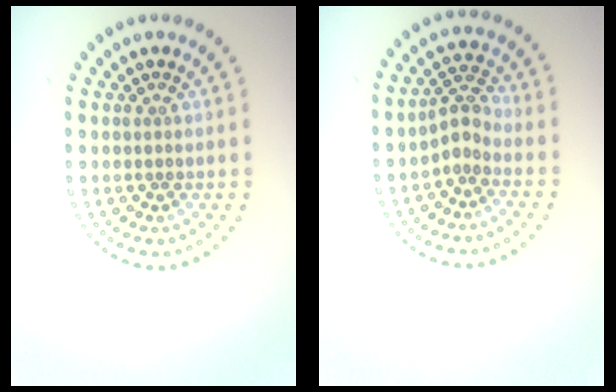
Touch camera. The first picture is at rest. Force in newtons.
{"total": 2.1, "press": 1.5, "slide": 1.5}